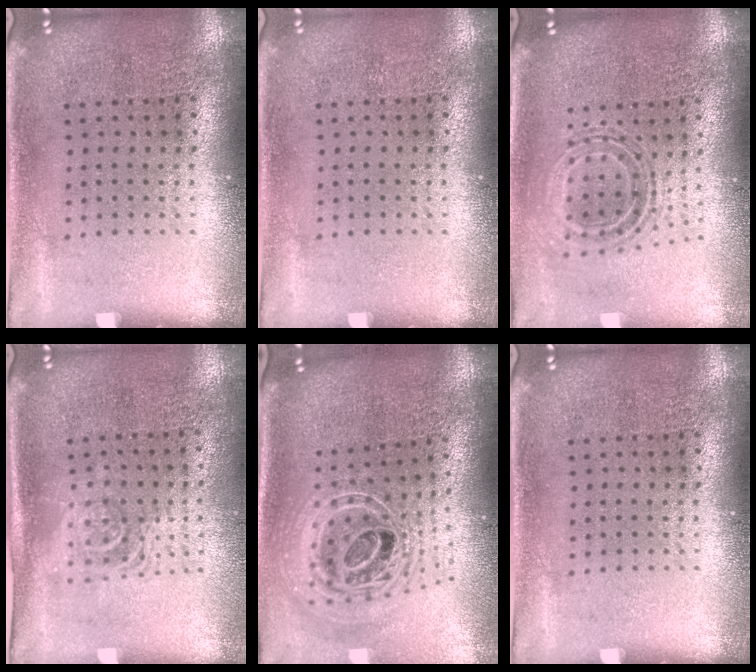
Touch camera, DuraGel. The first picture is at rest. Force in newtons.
{"total": 0.0}
{"total": 0.7, "press": 0.7, "slide": 0.2}
{"total": 1.6, "press": 1.3, "slide": 0.9}
{"total": 2.7, "press": 2.0, "slide": 1.8}
{"total": 0.0}